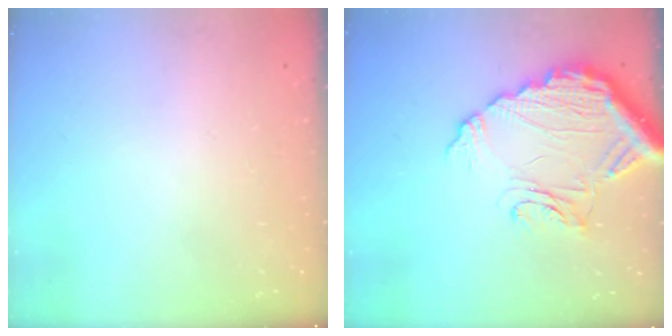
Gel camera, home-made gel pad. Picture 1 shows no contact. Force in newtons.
{"total": 14.9, "press": 14.9, "slide": 1.4}